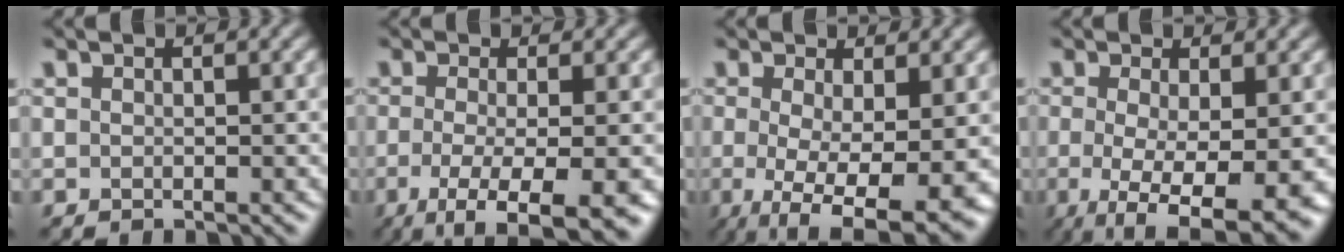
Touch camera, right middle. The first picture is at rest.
{"total": 7.9, "force": [-3.4, 2.2, 6.8], "torque": [-0.101, -0.014, -0.052]}
{"total": 8.5, "force": [-1.9, 2.6, 7.9], "torque": [-0.133, -0.022, -0.022]}
{"total": 7.7, "force": [-2.0, 2.1, 7.1], "torque": [-0.127, -0.024, -0.024]}